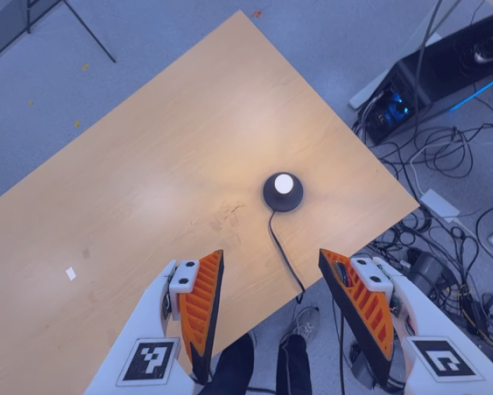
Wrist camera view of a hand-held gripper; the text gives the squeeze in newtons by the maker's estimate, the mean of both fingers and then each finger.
{"total": 0.0}